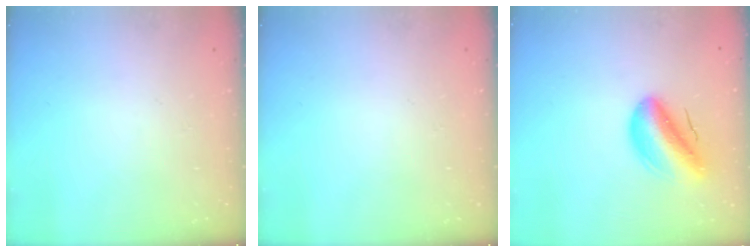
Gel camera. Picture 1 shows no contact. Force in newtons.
{"total": 0.0}
{"total": 10.9, "press": 10.3, "slide": 3.5}